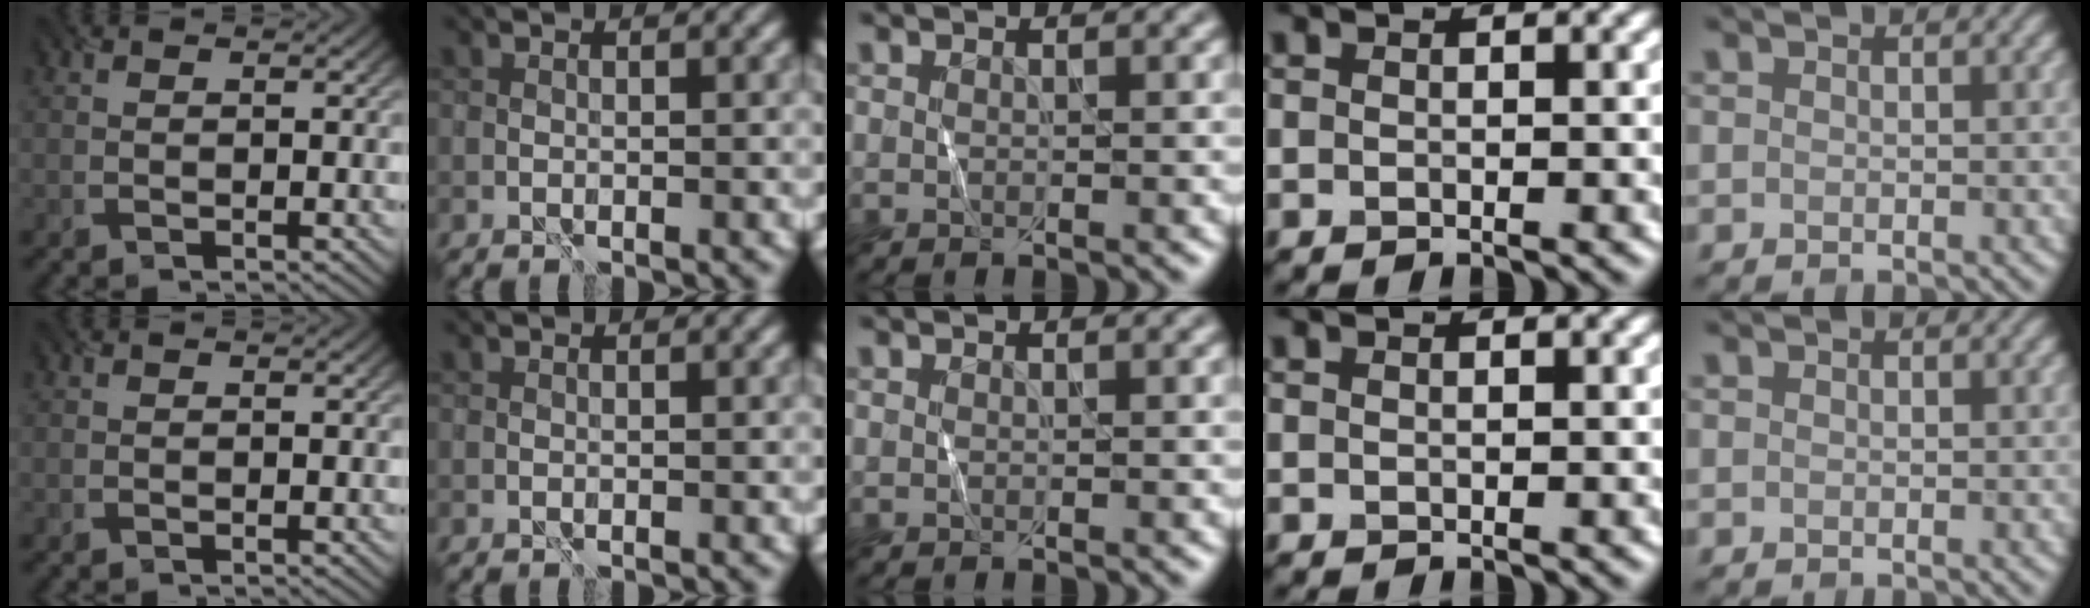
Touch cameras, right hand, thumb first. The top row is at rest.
{}